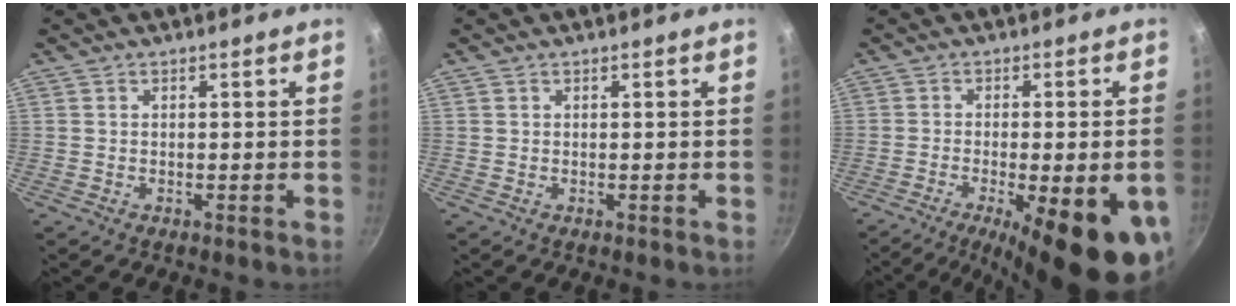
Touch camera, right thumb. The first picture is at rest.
{"total": 0.0}
{"total": 18.8, "force": [-7.2, 5.5, 16.5], "torque": [-0.206, -0.001, -0.093]}